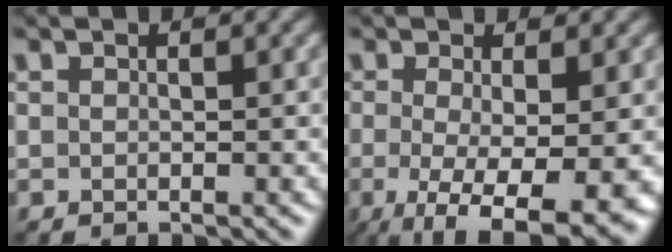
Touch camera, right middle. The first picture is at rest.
{"total": 7.9, "force": [-2.3, 2.3, 7.2], "torque": [-0.130, -0.022, -0.028]}